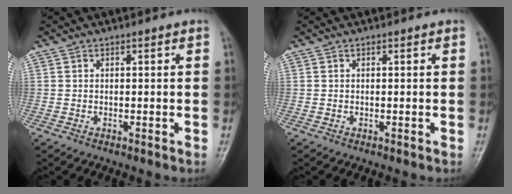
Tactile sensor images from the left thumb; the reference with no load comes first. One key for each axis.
{"total": 0.0}